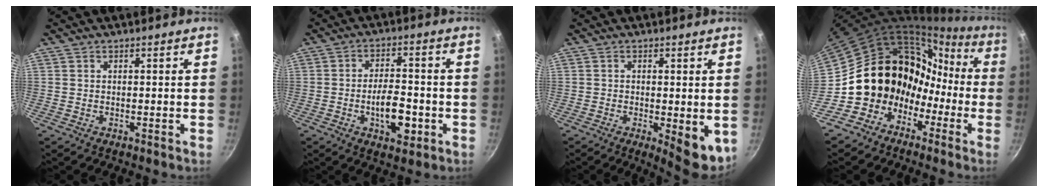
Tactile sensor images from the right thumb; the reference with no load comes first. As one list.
[{"total": 9.1, "force": [-2.7, 4.4, 7.5], "torque": [-0.103, 0.018, -0.043]}, {"total": 7.8, "force": [-1.3, 3.0, 7.1], "torque": [-0.077, -0.004, -0.010]}, {"total": 15.0, "force": [-2.9, 13.6, 5.7], "torque": [-0.036, 0.067, -0.052]}]